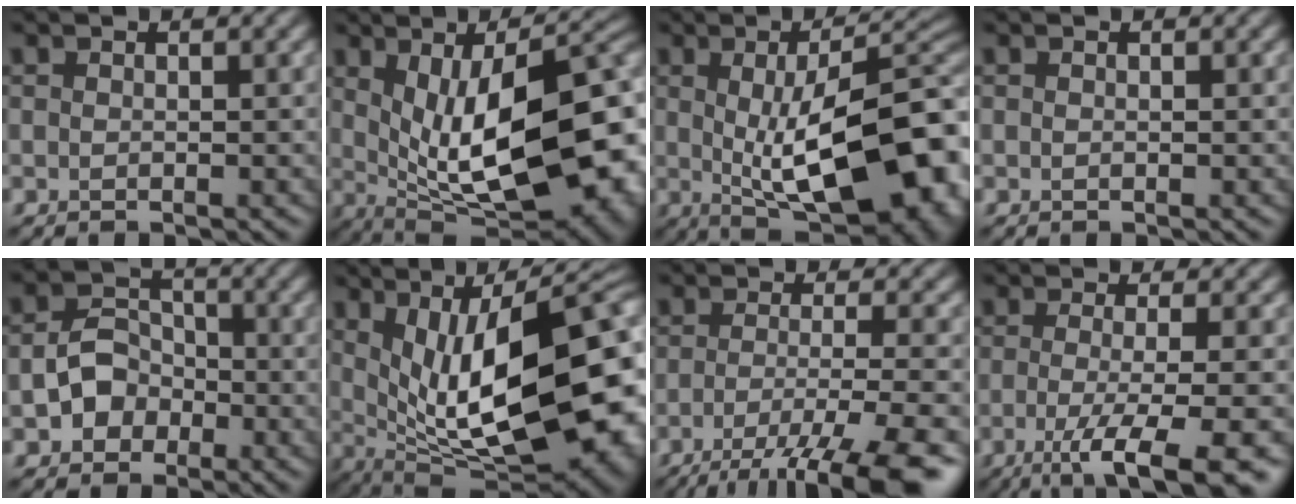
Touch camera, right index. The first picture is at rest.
{"total": 17.1, "force": [0.5, 6.9, 15.7], "torque": [-0.205, -0.001, 0.026]}
{"total": 14.9, "force": [-0.9, 6.2, 13.5], "torque": [-0.161, -0.008, -0.003]}
{"total": 0.0}
{"total": 3.5, "force": [-1.5, 2.8, 1.4], "torque": [-0.016, 0.008, -0.028]}
{"total": 18.5, "force": [2.0, 7.2, 16.9], "torque": [-0.219, 0.007, 0.055]}
{"total": 9.6, "force": [-5.7, 2.0, 7.5], "torque": [-0.106, -0.008, -0.095]}
{"total": 8.2, "force": [-3.5, 2.0, 7.2], "torque": [-0.094, -0.011, -0.061]}